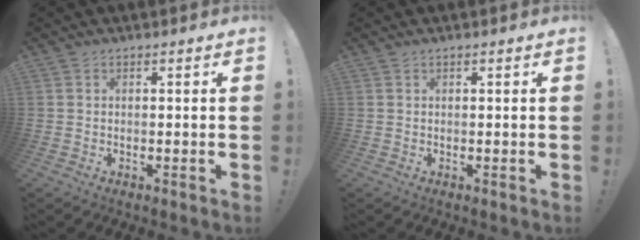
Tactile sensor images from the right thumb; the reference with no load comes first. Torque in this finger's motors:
{"motor_torque": [-0.04, 0.12, -0.15, 0.07, 0.02]}